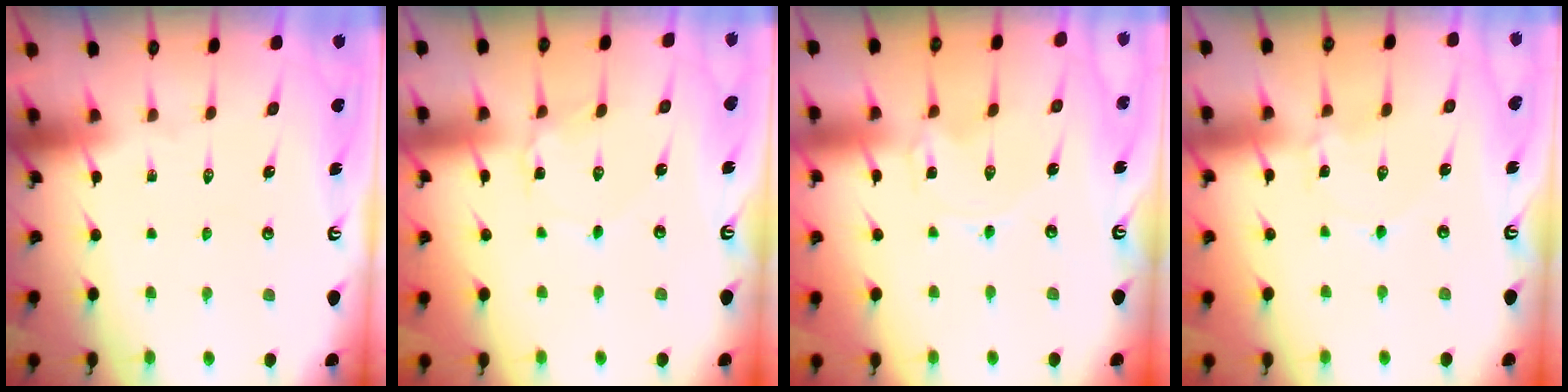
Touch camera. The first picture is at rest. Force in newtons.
{"total": 2.3, "press": 2.3, "slide": 0.3}
{"total": 0.0}
{"total": 1.4, "press": 1.4, "slide": 0.1}